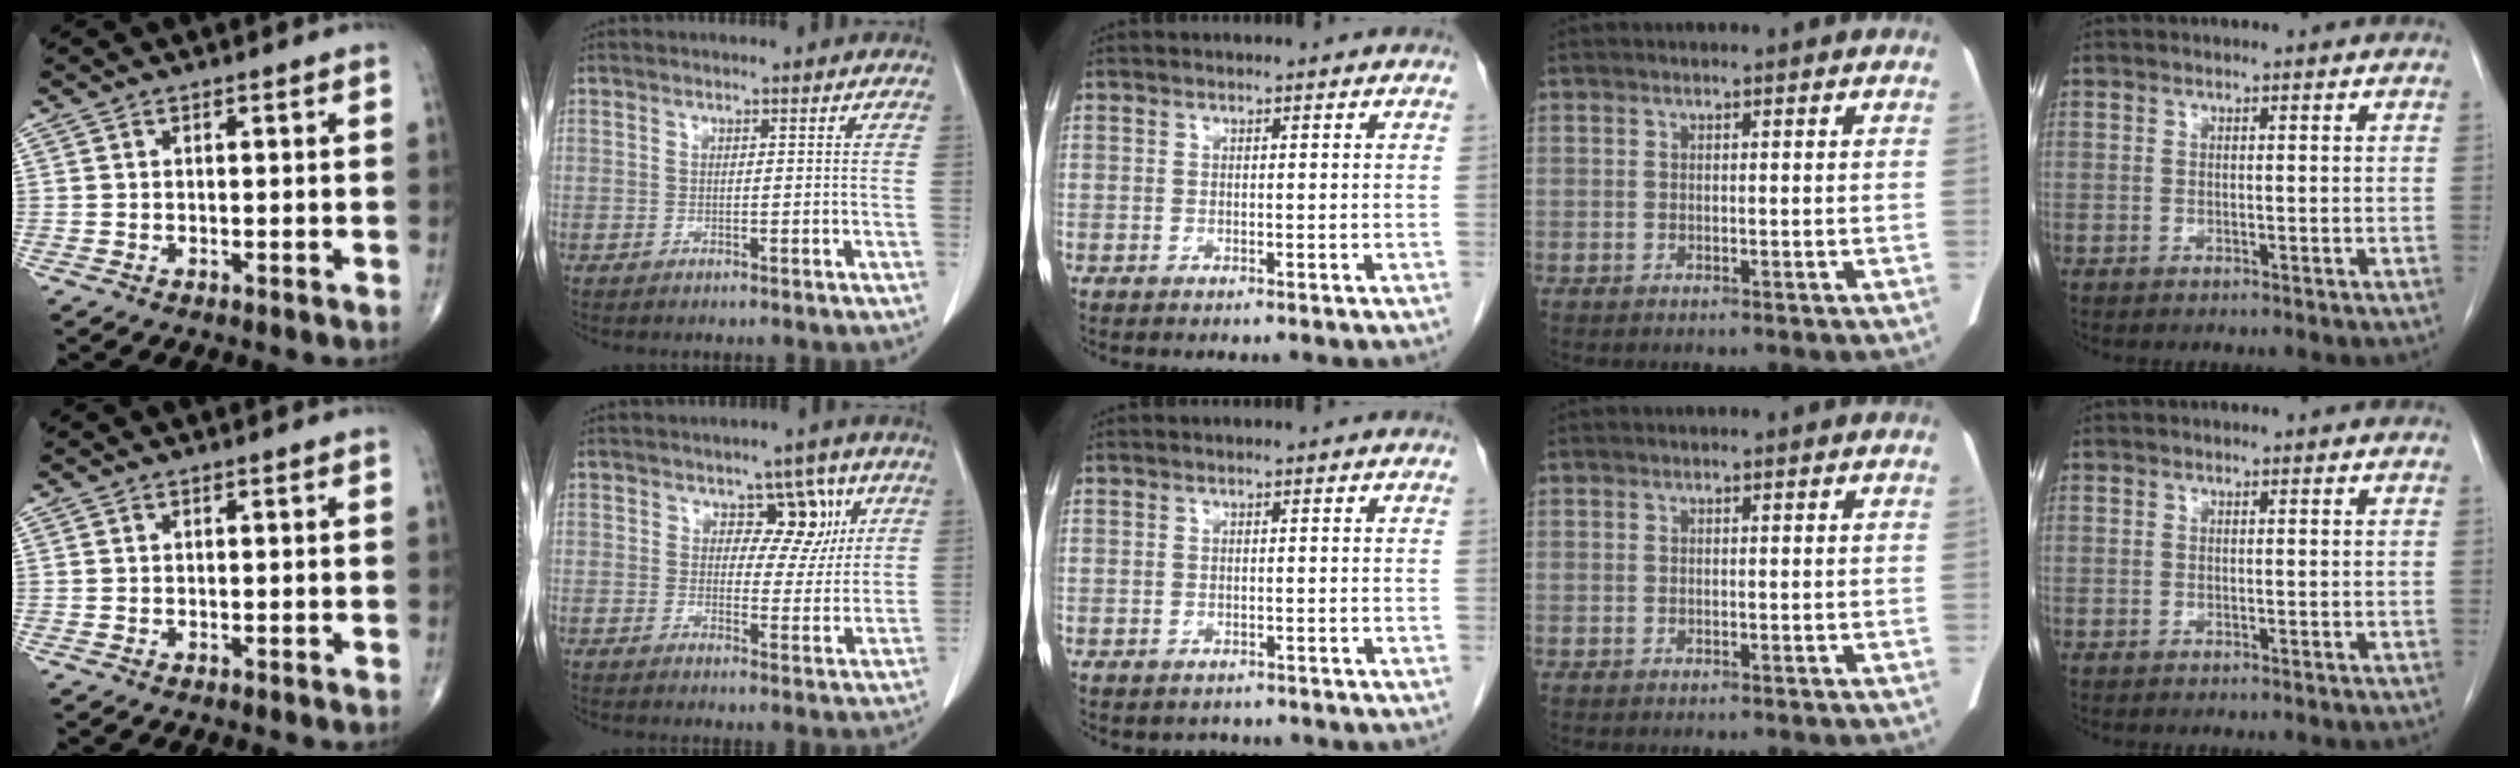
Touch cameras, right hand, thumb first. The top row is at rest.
{"index": {"total": 6.6, "force": [2.6, 4.2, 4.4], "torque": [-0.040, 0.010, 0.035]}, "middle": {"total": 1.7, "force": [-1.4, 0.9, 0.0], "torque": [-0.005, 0.000, -0.019]}}